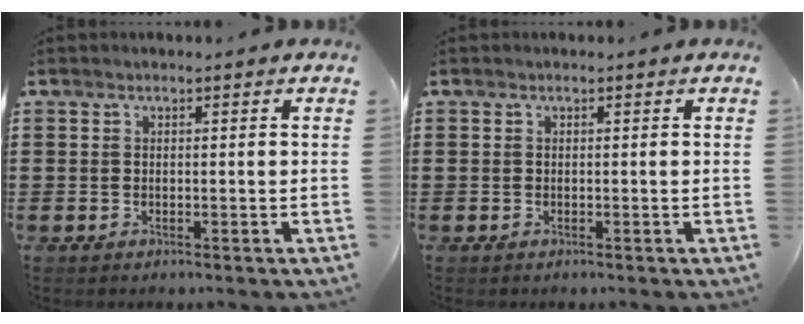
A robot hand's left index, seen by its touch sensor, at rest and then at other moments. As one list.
[{"total": 0.0}]